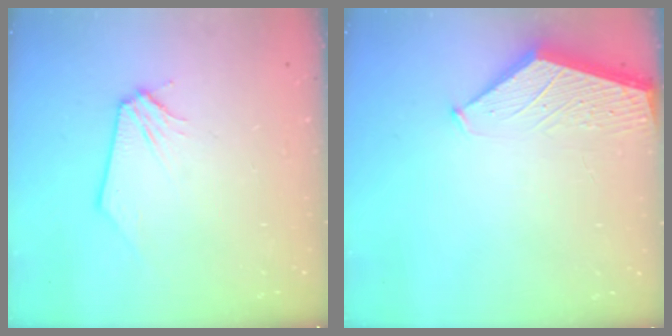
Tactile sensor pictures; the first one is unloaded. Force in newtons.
{"total": 1.6, "press": 1.6, "slide": 0.2}